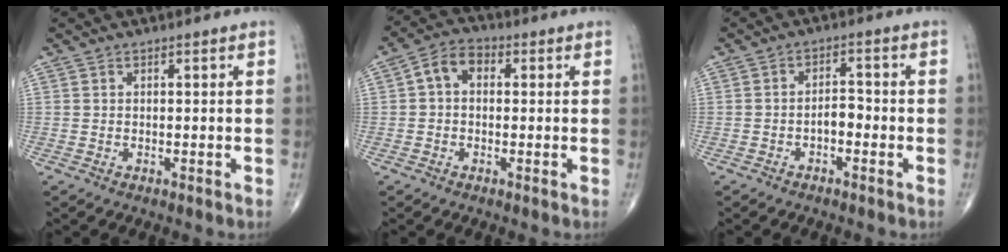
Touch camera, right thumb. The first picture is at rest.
{"total": 5.7, "force": [0.7, 4.0, 4.0], "torque": [-0.061, 0.023, 0.002]}
{"total": 3.0, "force": [-1.3, 1.7, 2.2], "torque": [-0.025, 0.020, -0.026]}